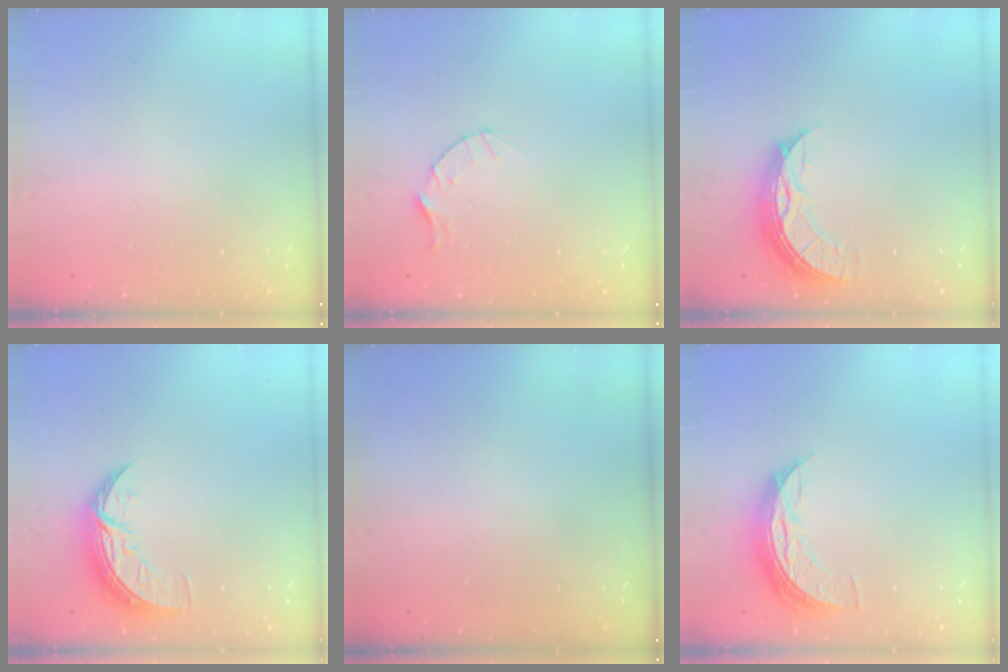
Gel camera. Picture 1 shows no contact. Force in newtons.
{"total": 3.5, "press": 3.5, "slide": 0.4}
{"total": 8.4, "press": 8.4, "slide": 0.8}
{"total": 9.0, "press": 9.0, "slide": 0.5}
{"total": 0.0}
{"total": 8.3, "press": 8.3, "slide": 0.5}